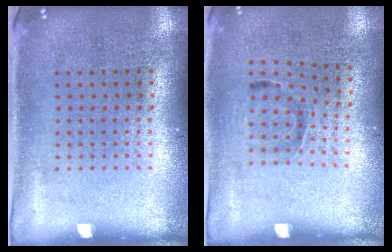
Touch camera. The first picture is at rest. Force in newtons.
{"total": 0.9, "press": 0.7, "slide": 0.6}